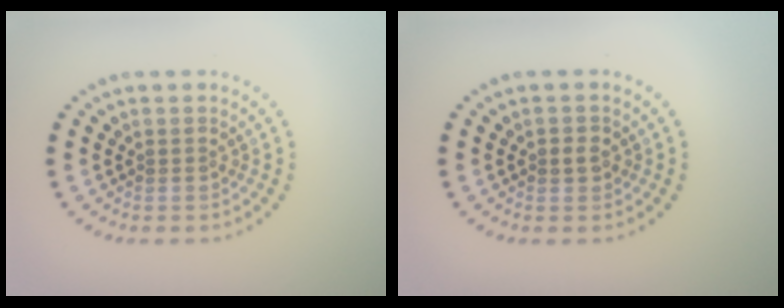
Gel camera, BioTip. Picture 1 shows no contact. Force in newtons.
{"total": 1.1, "press": 1.1, "slide": 0.3}